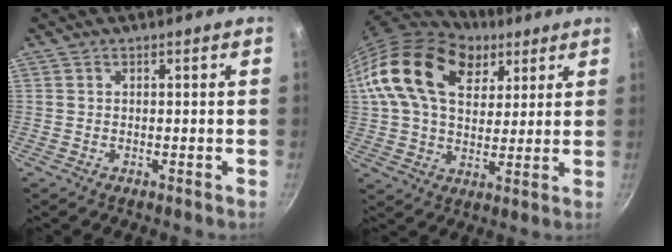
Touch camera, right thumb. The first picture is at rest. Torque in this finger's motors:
{"motor_torque": [-1.49, 2.71, 1.34, -0.34, 0.61]}